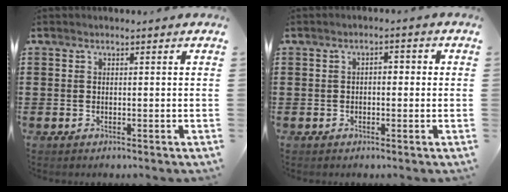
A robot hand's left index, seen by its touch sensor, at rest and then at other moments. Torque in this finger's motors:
{"motor_torque": [0.07, 0.02, 0.10, 0.03]}